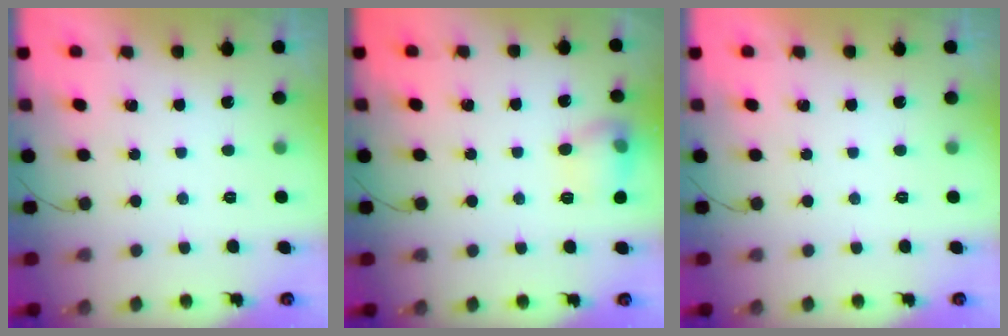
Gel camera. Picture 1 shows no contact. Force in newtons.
{"total": 10.0, "press": 10.0, "slide": 0.7}
{"total": 0.0}